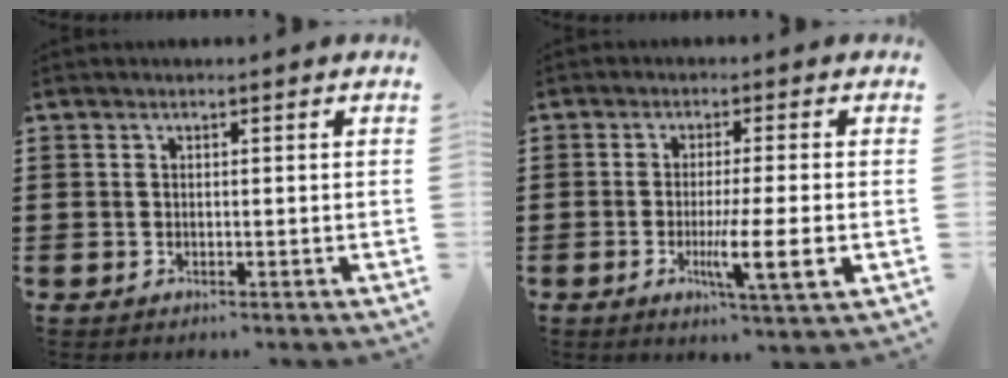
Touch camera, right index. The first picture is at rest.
{"total": 7.1, "force": [-1.6, 0.2, 7.0], "torque": [-0.121, -0.017, -0.027]}